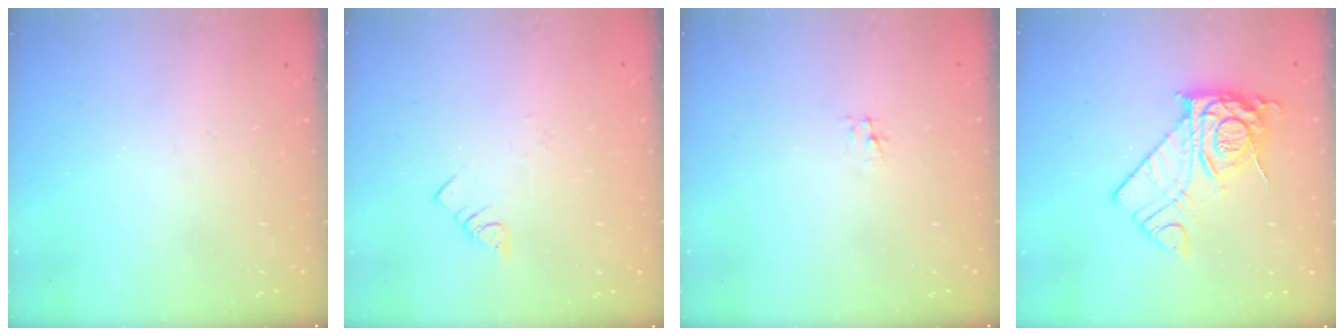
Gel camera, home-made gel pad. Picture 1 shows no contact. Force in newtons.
{"total": 1.8, "press": 1.8, "slide": 0.3}
{"total": 2.3, "press": 2.3, "slide": 0.3}
{"total": 11.5, "press": 11.5, "slide": 1.2}